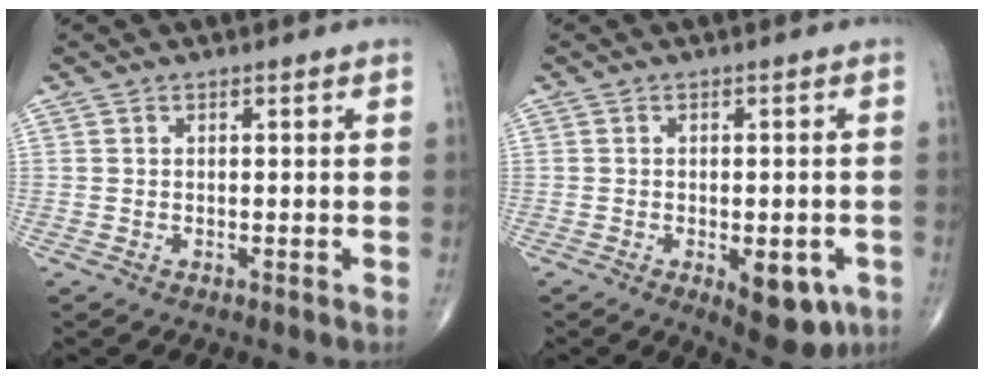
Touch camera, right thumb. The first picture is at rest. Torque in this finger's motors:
{"motor_torque": [1.96, 1.75, 0.82, -0.28, 0.08]}